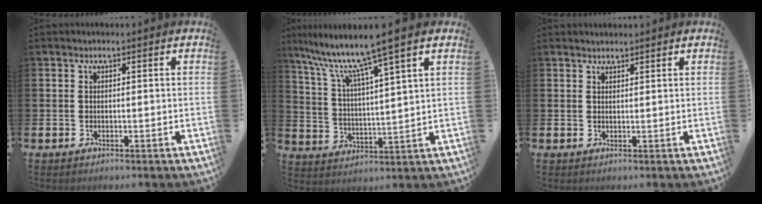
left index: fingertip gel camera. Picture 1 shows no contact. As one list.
[{"total": 9.8, "force": [7.9, 0.2, 5.9], "torque": [-0.133, -0.044, 0.127]}, {"total": 1.6, "force": [1.5, 0.5, 0.0], "torque": [0.012, -0.004, 0.026]}]